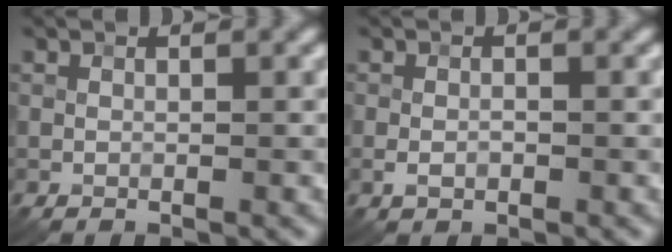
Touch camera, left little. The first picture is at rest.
{"total": 1.3, "force": [-0.4, 0.8, 1.0], "torque": [-0.018, 0.001, -0.008]}